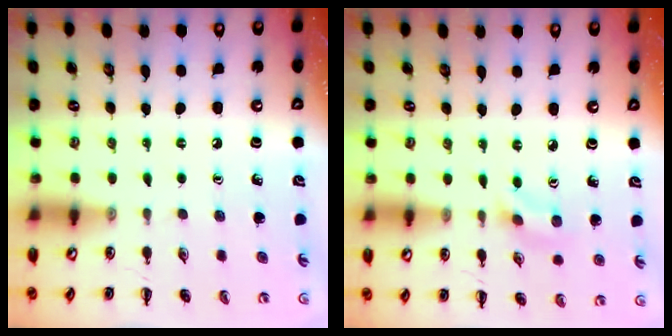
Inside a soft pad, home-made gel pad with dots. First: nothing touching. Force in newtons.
{"total": 1.9, "press": 1.7, "slide": 0.8}